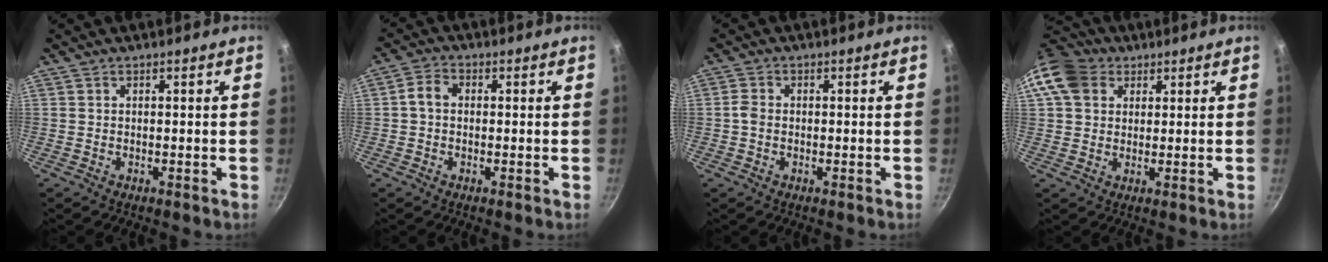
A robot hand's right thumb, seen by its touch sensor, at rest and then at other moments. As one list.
[{"total": 3.5, "force": [0.0, 2.7, 2.2], "torque": [-0.040, 0.011, -0.009]}, {"total": 2.2, "force": [-0.2, 1.8, 1.3], "torque": [-0.025, 0.009, -0.008]}, {"total": 10.1, "force": [3.7, 8.0, 4.9], "torque": [-0.071, 0.010, 0.055]}]